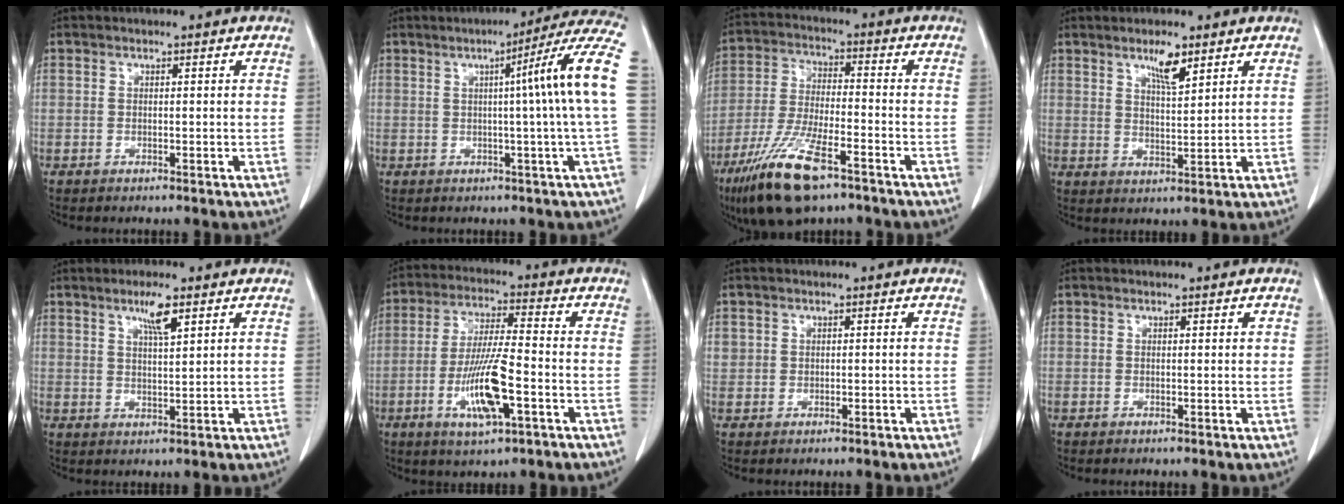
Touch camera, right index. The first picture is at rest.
{"total": 12.5, "force": [1.3, -2.3, 12.2], "torque": [-0.148, 0.016, 0.009]}
{"total": 13.7, "force": [-8.6, 3.1, 10.2], "torque": [-0.210, -0.027, -0.153]}
{"total": 4.7, "force": [3.2, 0.9, 3.3], "torque": [-0.061, -0.004, 0.058]}
{"total": 4.4, "force": [2.7, 0.4, 3.4], "torque": [-0.062, -0.001, 0.048]}
{"total": 11.0, "force": [-3.6, 1.5, 10.3], "torque": [-0.200, -0.008, -0.063]}
{"total": 1.5, "force": [0.6, 1.4, 0.2], "torque": [0.007, 0.009, 0.011]}
{"total": 0.7, "force": [0.4, 0.3, 0.4], "torque": [-0.002, 0.000, 0.005]}